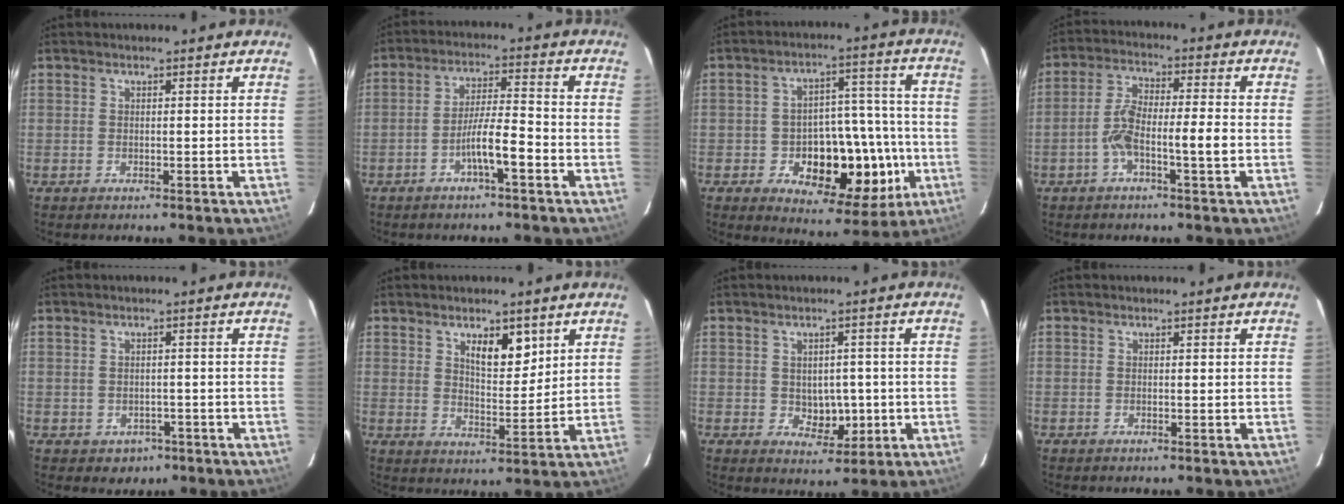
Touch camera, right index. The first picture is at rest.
{"total": 6.3, "force": [-3.0, 0.5, 5.6], "torque": [-0.101, 0.011, -0.052]}
{"total": 15.7, "force": [-4.4, 7.8, 12.9], "torque": [-0.161, 0.028, -0.048]}
{"total": 7.3, "force": [-2.1, 1.1, 6.9], "torque": [-0.136, 0.023, -0.042]}
{"total": 2.9, "force": [-1.5, 2.4, 0.9], "torque": [-0.010, 0.006, -0.010]}
{"total": 6.3, "force": [3.5, 2.4, 4.7], "torque": [-0.075, -0.003, 0.059]}
{"total": 4.8, "force": [-0.5, 3.4, 3.3], "torque": [-0.037, 0.003, 0.004]}
{"total": 0.0}